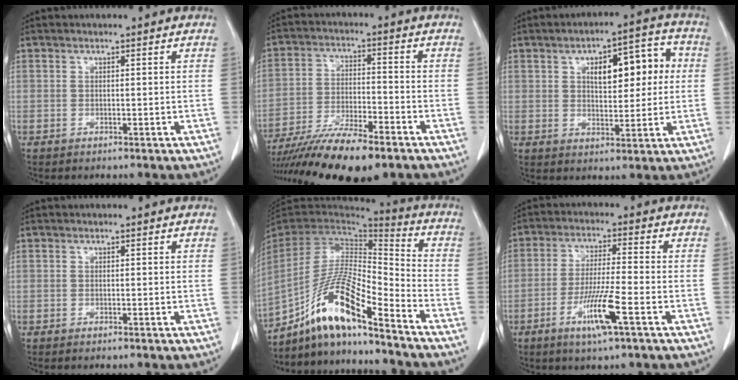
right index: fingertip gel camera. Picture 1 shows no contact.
{"total": 15.4, "force": [-12.0, 2.4, 9.4], "torque": [-0.171, -0.025, -0.203]}
{"total": 10.3, "force": [2.4, 4.2, 9.1], "torque": [-0.122, 0.031, 0.038]}
{"total": 0.0}
{"total": 16.0, "force": [-11.1, 1.6, 11.5], "torque": [-0.225, -0.001, -0.204]}
{"total": 8.3, "force": [-3.8, -0.2, 7.4], "torque": [-0.142, -0.014, -0.070]}